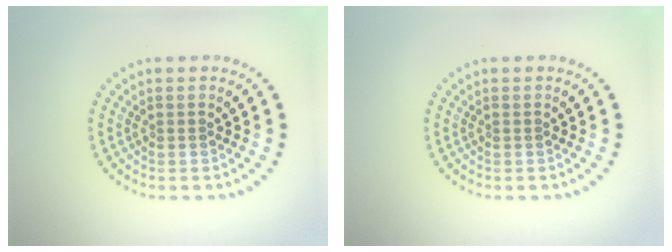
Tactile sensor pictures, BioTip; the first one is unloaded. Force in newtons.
{"total": 0.0}